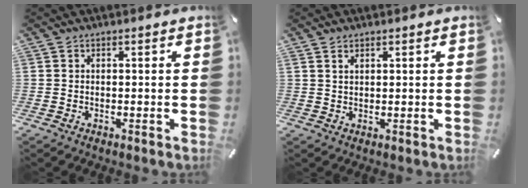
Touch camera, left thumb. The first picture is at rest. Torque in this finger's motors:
{"motor_torque": [-0.21, -0.60, -0.07, 0.35, 0.01]}